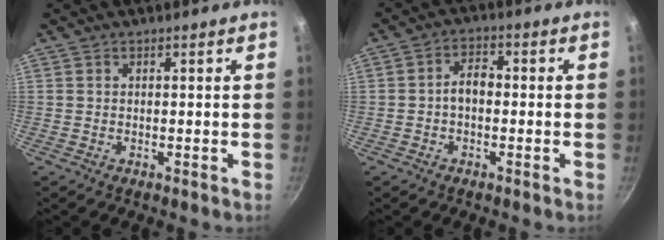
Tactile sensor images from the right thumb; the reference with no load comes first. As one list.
[{"total": 4.2, "force": [-0.7, 2.7, 3.1], "torque": [-0.039, 0.020, -0.017]}]